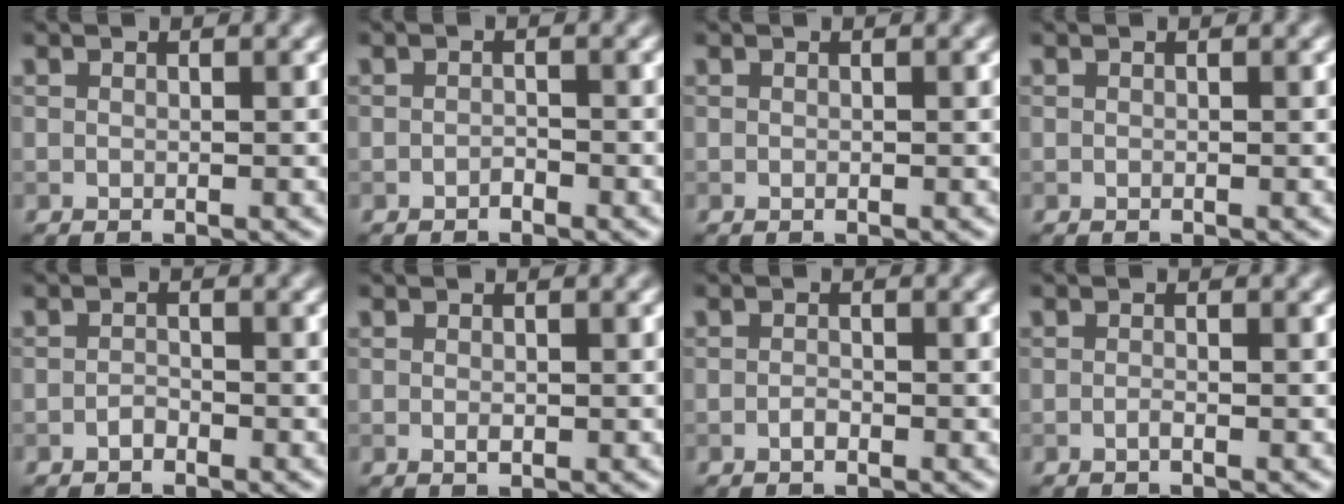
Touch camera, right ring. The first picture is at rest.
{"total": 0.7, "force": [-0.6, 0.3, 0.3], "torque": [-0.004, 0.001, -0.011]}
{"total": 0.0}
{"total": 0.0}
{"total": 0.8, "force": [-0.6, 0.4, 0.4], "torque": [-0.006, 0.000, -0.013]}
{"total": 0.7, "force": [-0.1, 0.4, 0.6], "torque": [-0.010, -0.002, -0.001]}
{"total": 0.8, "force": [-0.5, 0.3, 0.5], "torque": [-0.010, 0.001, -0.009]}
{"total": 0.6, "force": [-0.3, 0.1, 0.5], "torque": [-0.010, 0.000, -0.008]}